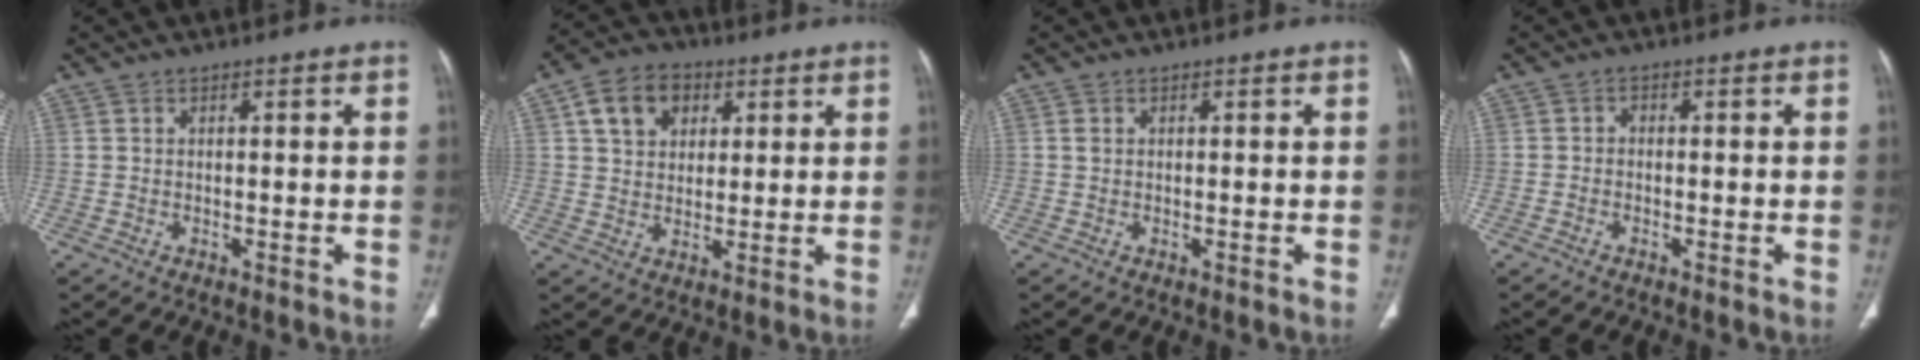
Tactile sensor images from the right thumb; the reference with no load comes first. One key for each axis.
{"total": 9.5, "fx": 3.6, "fy": 7.2, "fz": 5.1, "tx": -0.055, "ty": -0.002, "tz": 0.058}
{"total": 0.9, "fx": 0.0, "fy": 0.5, "fz": 0.7, "tx": -0.017, "ty": 0.001, "tz": 0.003}
{"total": 0.9, "fx": -0.6, "fy": 0.7, "fz": 0.3, "tx": 0.002, "ty": 0.007, "tz": -0.015}